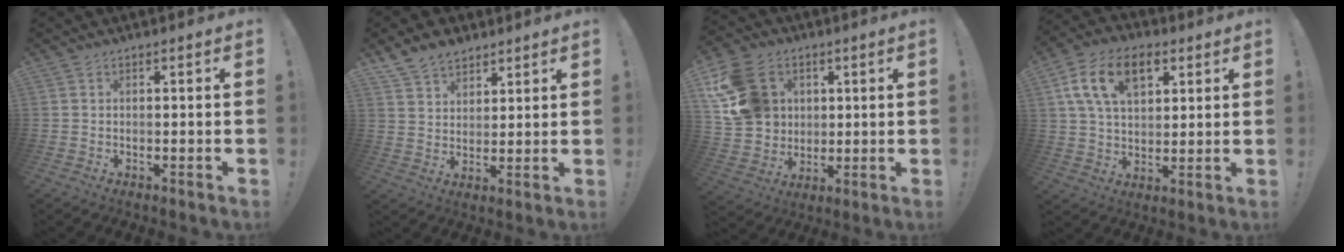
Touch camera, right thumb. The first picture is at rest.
{"total": 8.2, "force": [6.3, 4.6, 2.3], "torque": [-0.053, -0.032, 0.125]}
{"total": 17.7, "force": [5.4, 14.6, 8.5], "torque": [-0.144, -0.004, 0.120]}
{"total": 15.9, "force": [6.7, 9.8, 10.5], "torque": [-0.179, -0.013, 0.125]}